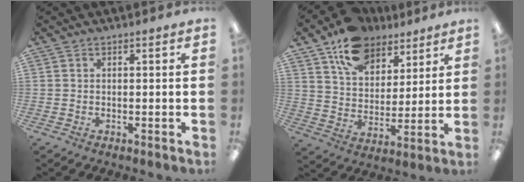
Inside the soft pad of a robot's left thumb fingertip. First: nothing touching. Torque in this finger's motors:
{"motor_torque": [0.34, 0.32, 0.32, -0.80, 0.08]}